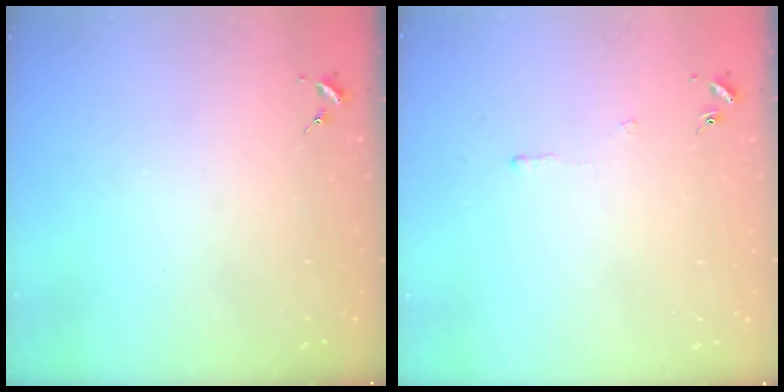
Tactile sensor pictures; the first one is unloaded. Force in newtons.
{"total": 3.3, "press": 3.2, "slide": 0.6}